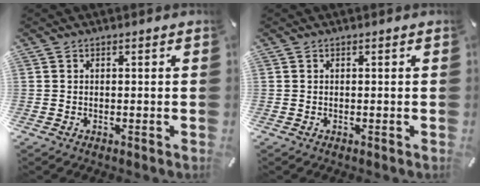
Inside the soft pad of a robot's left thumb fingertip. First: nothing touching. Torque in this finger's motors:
{"motor_torque": [0.00, 0.00, 0.00, 0.02, 0.03]}